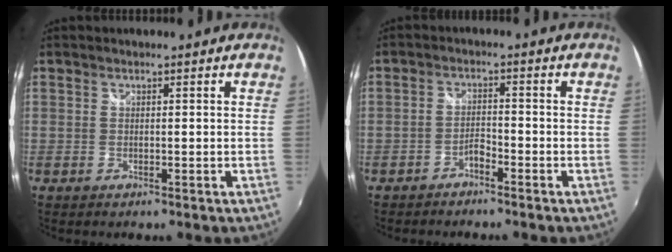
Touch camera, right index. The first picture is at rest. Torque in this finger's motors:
{"motor_torque": [0.00, -0.02, 0.11, 0.00]}